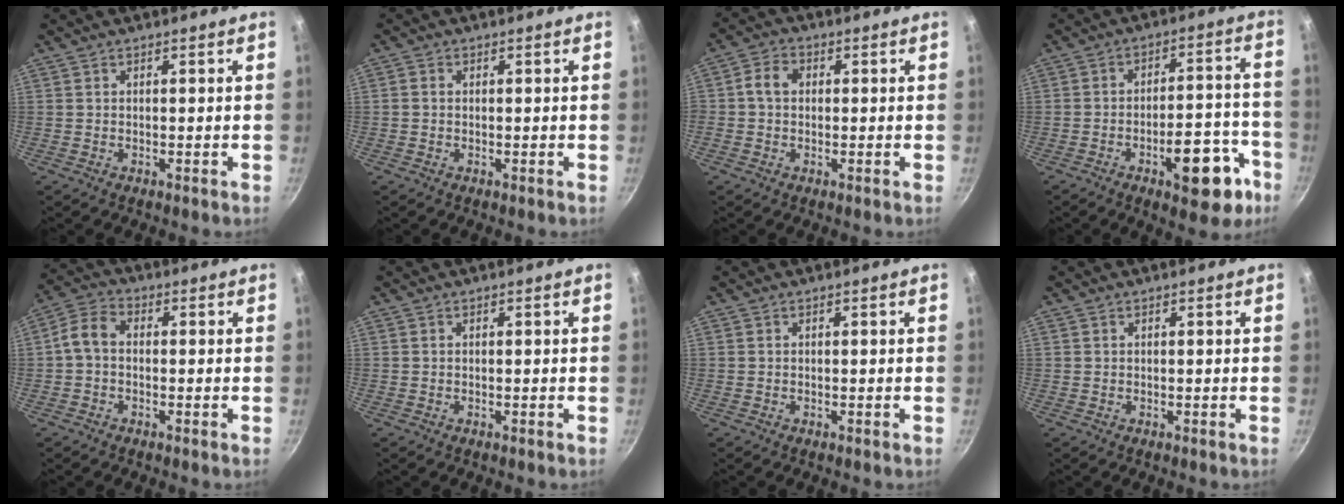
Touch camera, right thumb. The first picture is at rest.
{"total": 1.0, "force": [-0.1, 0.9, 0.5], "torque": [-0.009, 0.005, -0.003]}
{"total": 4.1, "force": [0.3, 3.3, 2.3], "torque": [-0.032, 0.009, -0.008]}
{"total": 14.5, "force": [-7.0, 6.3, 11.0], "torque": [-0.099, 0.053, -0.090]}
{"total": 5.1, "force": [-0.7, 3.7, 3.5], "torque": [-0.074, 0.026, -0.028]}
{"total": 0.0}
{"total": 0.0}
{"total": 0.0}